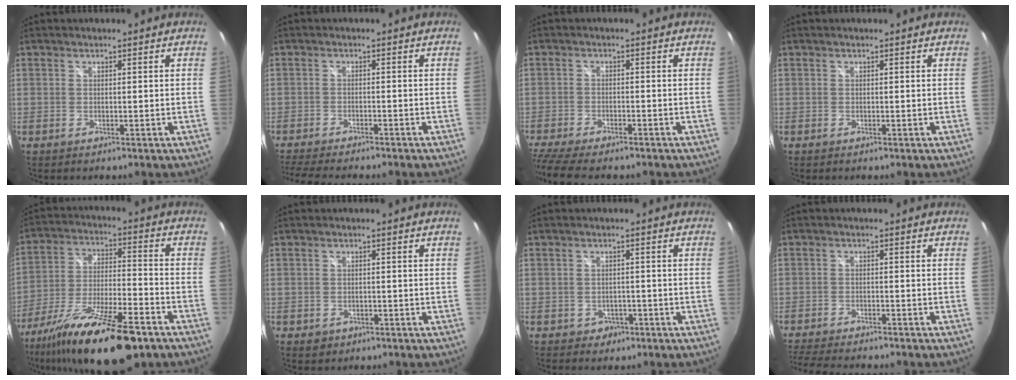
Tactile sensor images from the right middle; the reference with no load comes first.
{"total": 9.3, "force": [-8.2, 0.9, 4.2], "torque": [-0.099, -0.023, -0.129]}
{"total": 11.5, "force": [-9.6, 2.5, 5.7], "torque": [-0.140, -0.040, -0.162]}
{"total": 0.0}
{"total": 22.5, "force": [-15.6, 5.5, 15.2], "torque": [-0.285, -0.049, -0.262]}
{"total": 2.7, "force": [-1.1, 2.2, 1.0], "torque": [-0.025, -0.005, -0.011]}
{"total": 3.0, "force": [-1.3, 2.6, 0.6], "torque": [-0.018, 0.001, -0.012]}
{"total": 9.6, "force": [-8.6, 1.3, 4.0], "torque": [-0.099, -0.023, -0.140]}